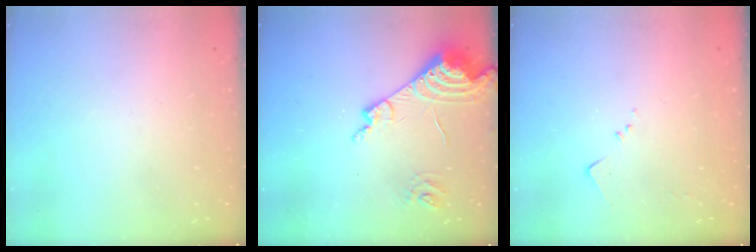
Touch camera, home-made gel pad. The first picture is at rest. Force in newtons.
{"total": 13.6, "press": 13.6, "slide": 1.5}
{"total": 3.8, "press": 3.7, "slide": 0.5}